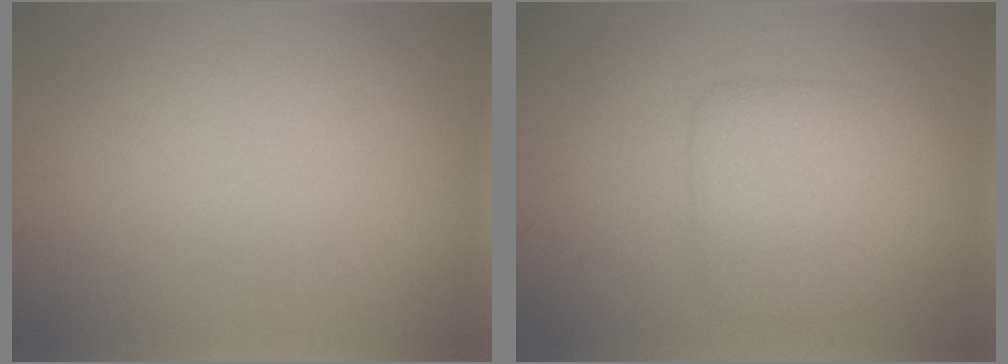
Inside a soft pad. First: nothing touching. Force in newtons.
{"total": 4.2, "press": 4.2, "slide": 0.1}